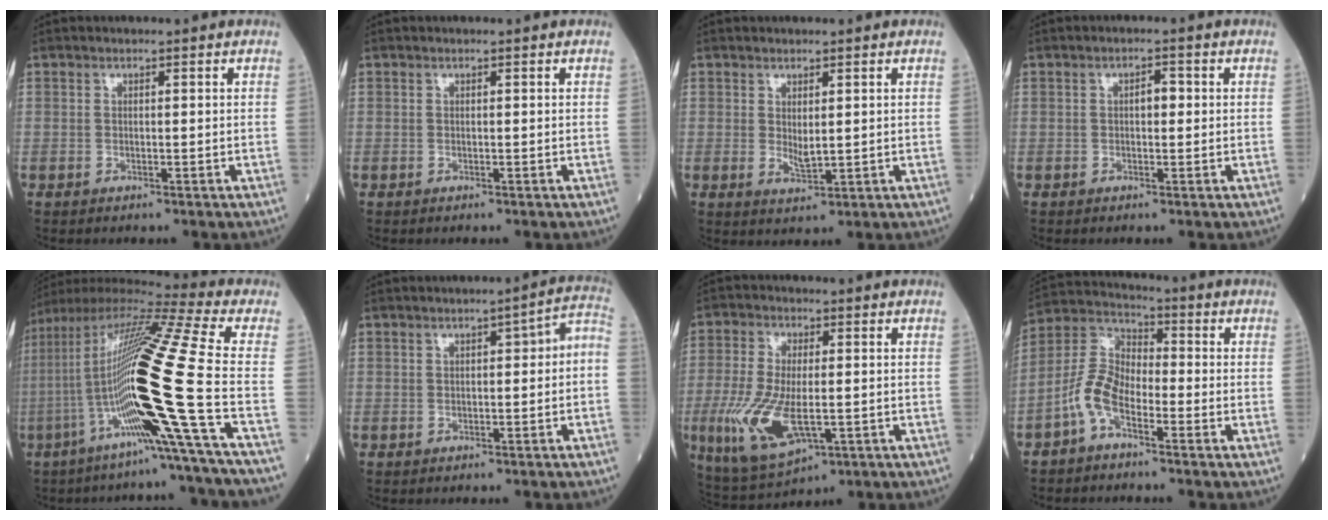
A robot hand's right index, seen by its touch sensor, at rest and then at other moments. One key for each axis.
{"total": 0.0}
{"total": 2.6, "fx": 0.5, "fy": 1.0, "fz": 2.4, "tx": -0.041, "ty": -0.008, "tz": 0.016}
{"total": 2.1, "fx": 0.3, "fy": 0.9, "fz": 1.9, "tx": -0.029, "ty": 0.006, "tz": 0.003}
{"total": 23.5, "fx": -6.5, "fy": -2.3, "fz": 22.5, "tx": -0.427, "ty": -0.016, "tz": -0.140}
{"total": 4.8, "fx": -0.1, "fy": 1.0, "fz": 4.7, "tx": -0.057, "ty": 0.023, "tz": -0.005}
{"total": 12.1, "fx": -2.9, "fy": 4.7, "fz": 10.7, "tx": -0.231, "ty": -0.021, "tz": -0.044}
{"total": 7.4, "fx": -3.7, "fy": 3.5, "fz": 5.3, "tx": -0.125, "ty": 0.019, "tz": -0.082}